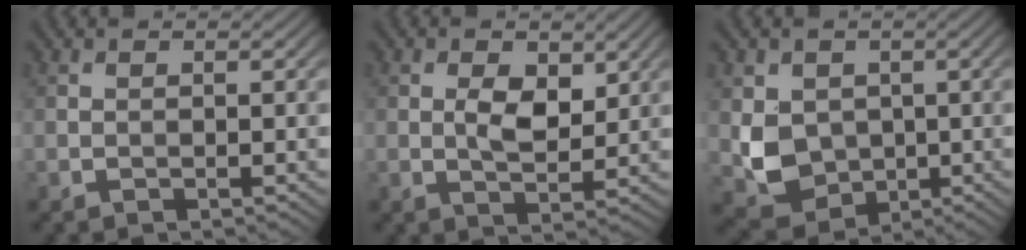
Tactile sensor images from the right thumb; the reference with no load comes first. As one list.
[{"total": 4.3, "force": [1.1, 2.2, 3.6], "torque": [-0.071, -0.006, 0.021]}, {"total": 6.3, "force": [0.2, 5.5, 3.2], "torque": [-0.082, -0.016, 0.007]}]